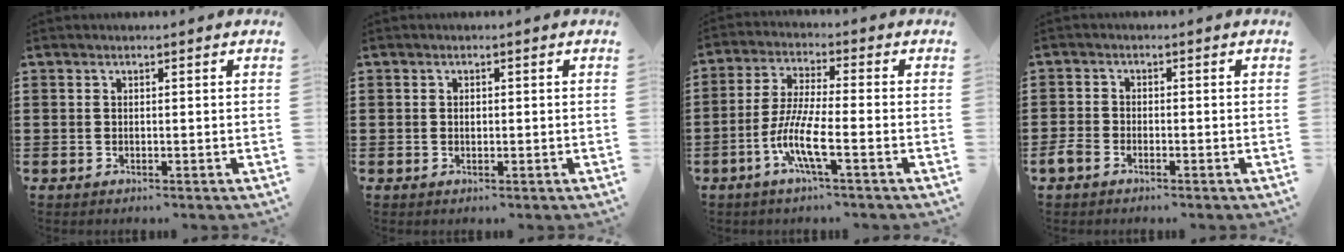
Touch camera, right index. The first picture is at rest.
{"total": 0.8, "force": [0.0, 0.4, 0.8], "torque": [-0.017, -0.003, 0.001]}
{"total": 8.3, "force": [-3.6, 1.3, 7.3], "torque": [-0.169, -0.015, -0.076]}
{"total": 2.3, "force": [-1.7, 1.1, 1.0], "torque": [-0.034, -0.001, -0.039]}